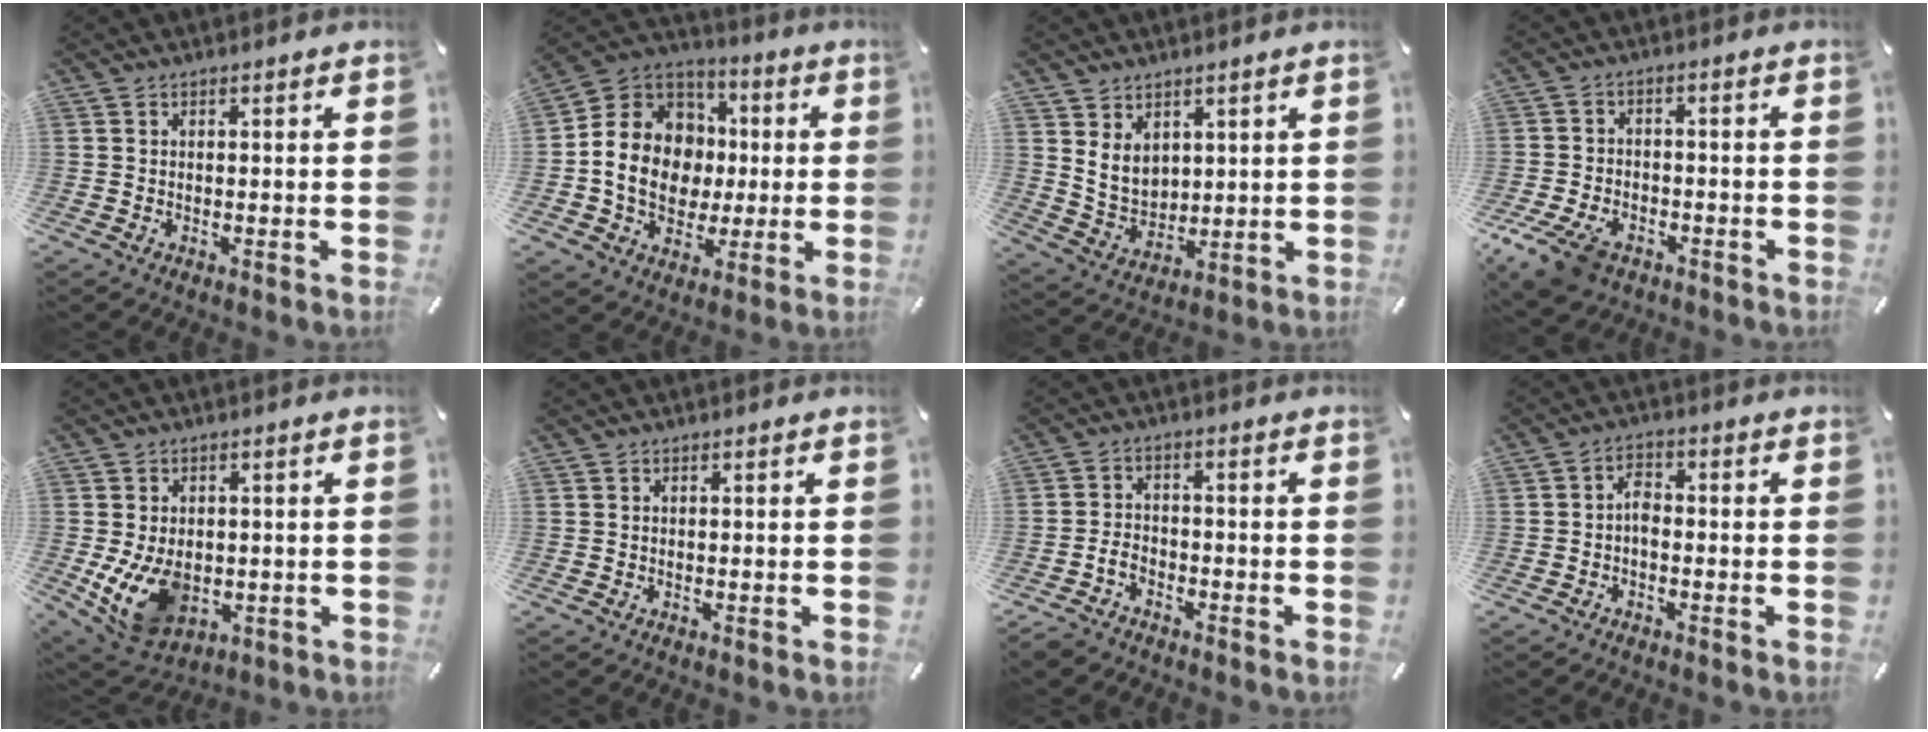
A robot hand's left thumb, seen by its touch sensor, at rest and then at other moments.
{"total": 15.7, "force": [-1.5, 14.0, 7.0], "torque": [-0.143, 0.017, -0.020]}
{"total": 7.2, "force": [3.9, 5.7, 2.1], "torque": [-0.054, -0.024, 0.073]}
{"total": 9.1, "force": [-5.4, 5.4, 4.9], "torque": [-0.112, 0.020, -0.099]}
{"total": 10.9, "force": [-1.9, 8.1, 7.2], "torque": [-0.140, -0.003, -0.029]}
{"total": 0.0}
{"total": 4.2, "force": [-2.8, 2.6, 1.7], "torque": [-0.041, 0.012, -0.056]}
{"total": 3.5, "force": [-1.1, 2.1, 2.6], "torque": [-0.061, 0.006, -0.024]}